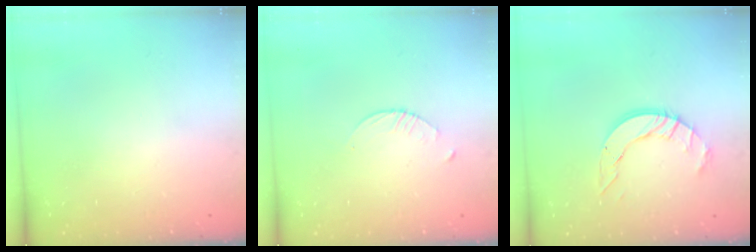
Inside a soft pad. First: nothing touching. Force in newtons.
{"total": 1.5, "press": 1.5, "slide": 0.2}
{"total": 8.1, "press": 8.0, "slide": 0.3}